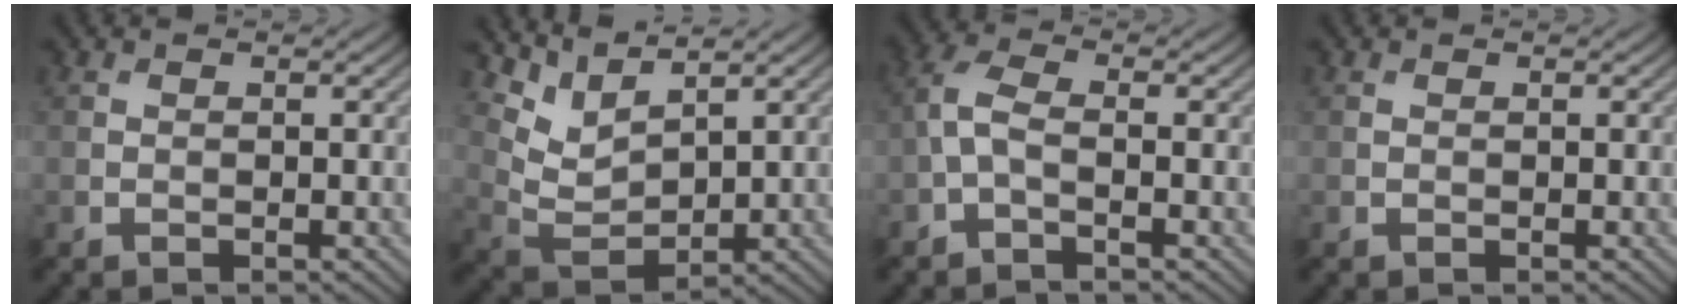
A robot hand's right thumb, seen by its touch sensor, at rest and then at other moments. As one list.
[{"total": 5.4, "force": [4.1, 1.9, 2.9], "torque": [-0.082, -0.011, 0.091]}, {"total": 3.5, "force": [-0.9, 1.5, 3.1], "torque": [-0.082, 0.007, -0.029]}, {"total": 0.0}]